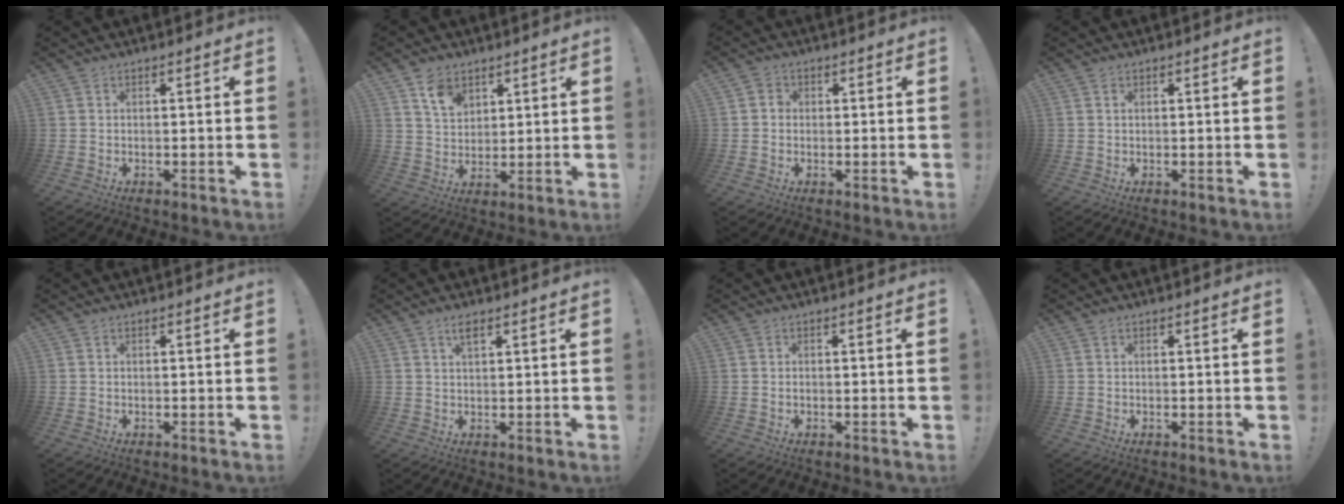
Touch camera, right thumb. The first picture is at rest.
{"total": 8.1, "force": [5.1, 5.4, 3.2], "torque": [-0.053, -0.023, 0.096]}
{"total": 2.6, "force": [-0.3, 2.4, 1.0], "torque": [-0.018, 0.011, -0.006]}
{"total": 0.8, "force": [0.5, 0.5, 0.4], "torque": [-0.008, 0.000, 0.010]}
{"total": 0.0}
{"total": 2.8, "force": [1.8, 0.8, 2.0], "torque": [-0.032, -0.003, 0.028]}
{"total": 0.0}
{"total": 0.0}